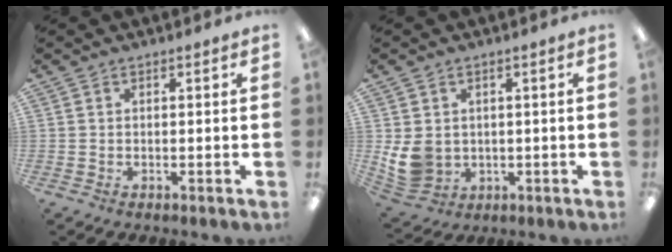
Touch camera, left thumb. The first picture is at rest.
{"total": 7.6, "force": [1.0, 6.5, 3.7], "torque": [-0.084, -0.001, 0.024]}